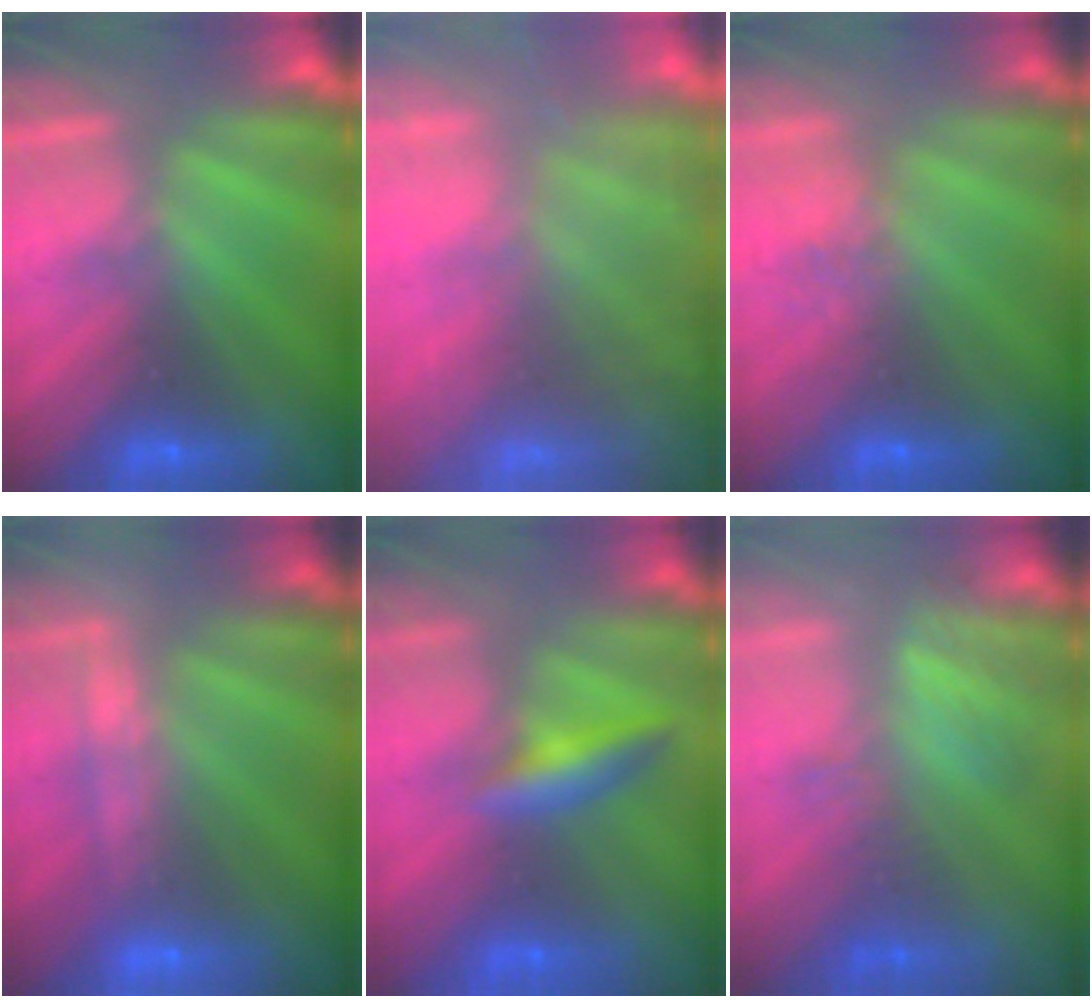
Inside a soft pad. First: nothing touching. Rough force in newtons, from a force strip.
{"total": 7.5}
{"total": 2.4}
{"total": 2.2}
{"total": 2.4}
{"total": 2.8}